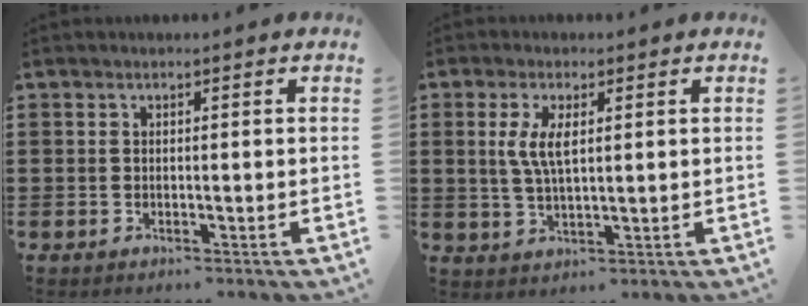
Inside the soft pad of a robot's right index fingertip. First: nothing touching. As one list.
[{"total": 4.8, "force": [1.2, 1.7, 4.3], "torque": [-0.089, 0.006, 0.019]}]